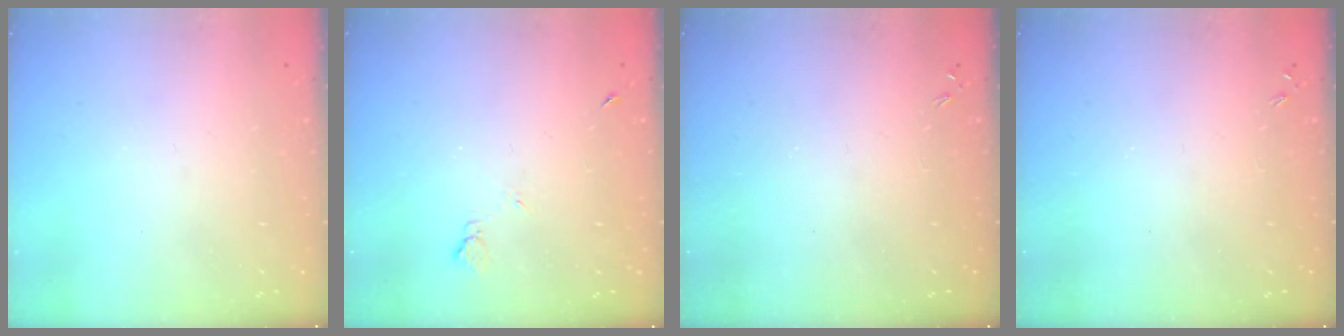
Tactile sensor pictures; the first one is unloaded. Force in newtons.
{"total": 3.8, "press": 3.8, "slide": 0.6}
{"total": 0.0}
{"total": 0.0}